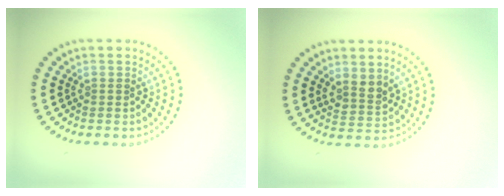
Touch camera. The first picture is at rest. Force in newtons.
{"total": 2.0, "press": 1.8, "slide": 1.0}